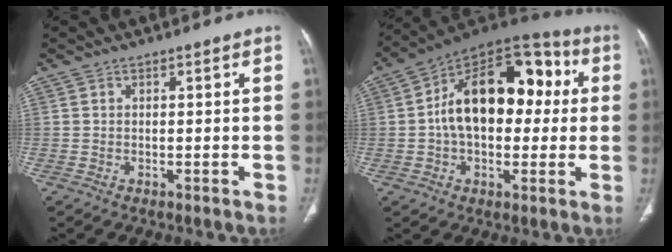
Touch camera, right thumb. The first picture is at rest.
{"total": 21.6, "force": [2.1, 13.1, 17.0], "torque": [-0.232, 0.044, 0.023]}